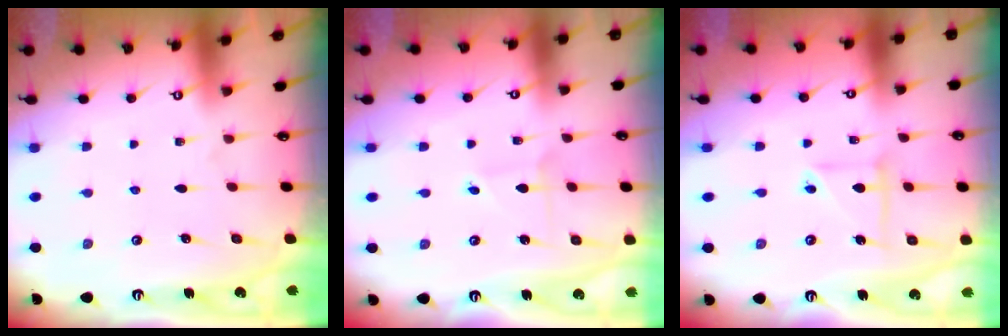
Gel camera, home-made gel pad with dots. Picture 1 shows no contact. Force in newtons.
{"total": 3.1, "press": 3.1, "slide": 0.1}
{"total": 5.1, "press": 5.1, "slide": 0.7}